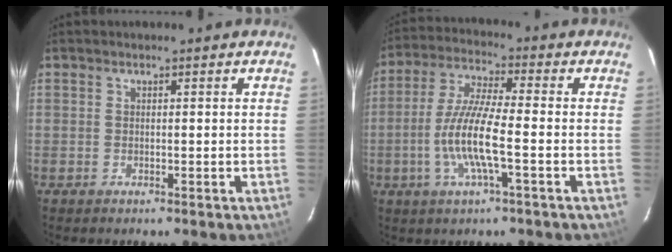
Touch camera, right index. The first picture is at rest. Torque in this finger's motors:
{"motor_torque": [1.86, -0.28, 0.90, 0.21]}